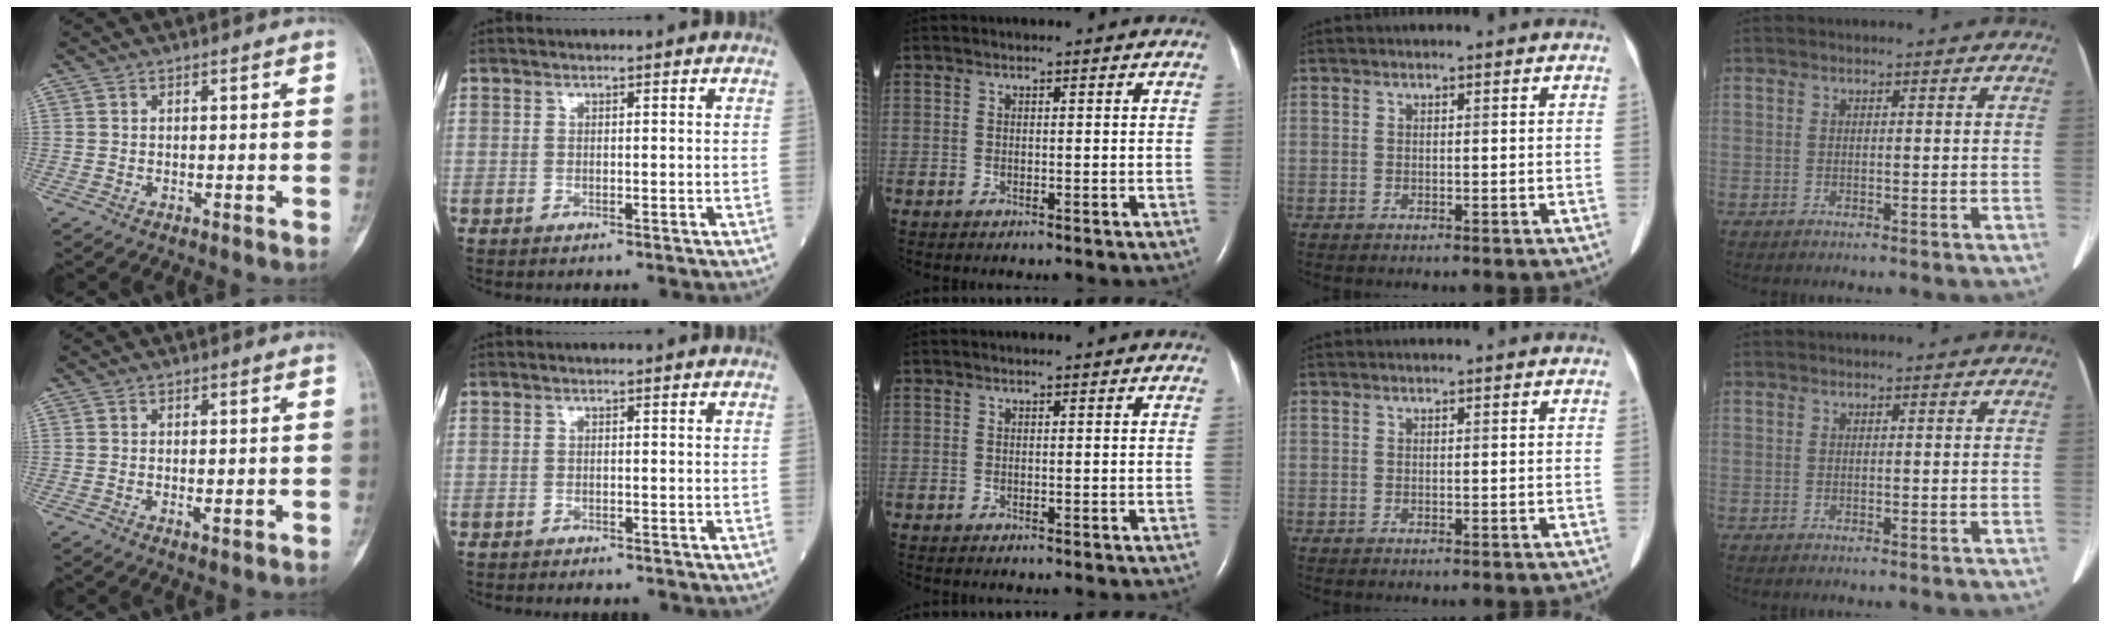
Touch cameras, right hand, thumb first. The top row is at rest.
{"thumb": {"total": 1.5, "force": [-0.2, 0.6, 1.3], "torque": [-0.021, -0.004, -0.002]}, "index": {"total": 1.6, "force": [-1.3, 0.6, 0.7], "torque": [-0.013, -0.002, -0.015]}}